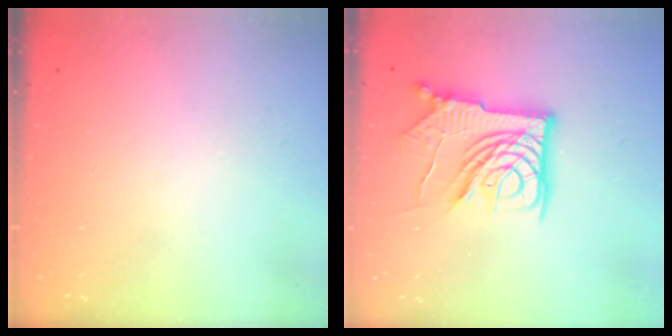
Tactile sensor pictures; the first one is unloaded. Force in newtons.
{"total": 15.6, "press": 15.5, "slide": 1.5}